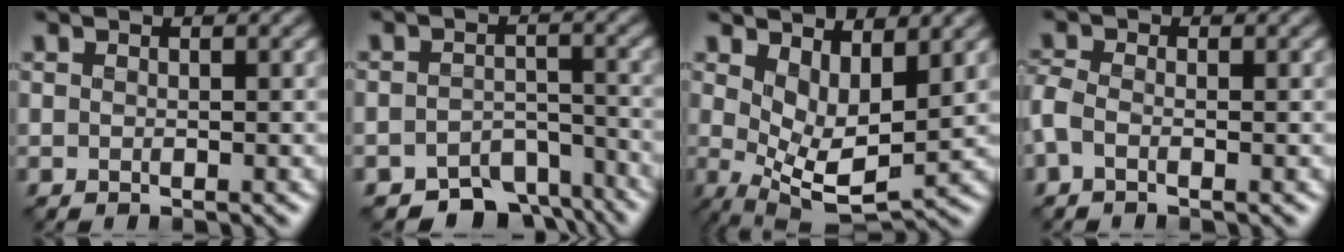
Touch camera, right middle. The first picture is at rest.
{"total": 5.7, "force": [-4.7, 2.5, 1.9], "torque": [-0.016, -0.008, -0.071]}
{"total": 6.1, "force": [1.4, 3.0, 5.1], "torque": [-0.101, -0.017, 0.032]}
{"total": 2.1, "force": [-0.9, 1.2, 1.5], "torque": [-0.044, -0.001, -0.029]}